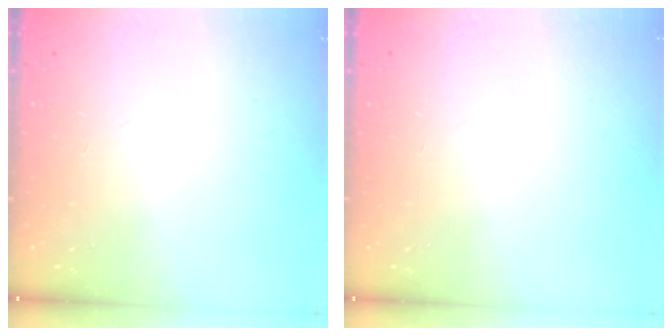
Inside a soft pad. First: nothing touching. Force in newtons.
{"total": 0.0}